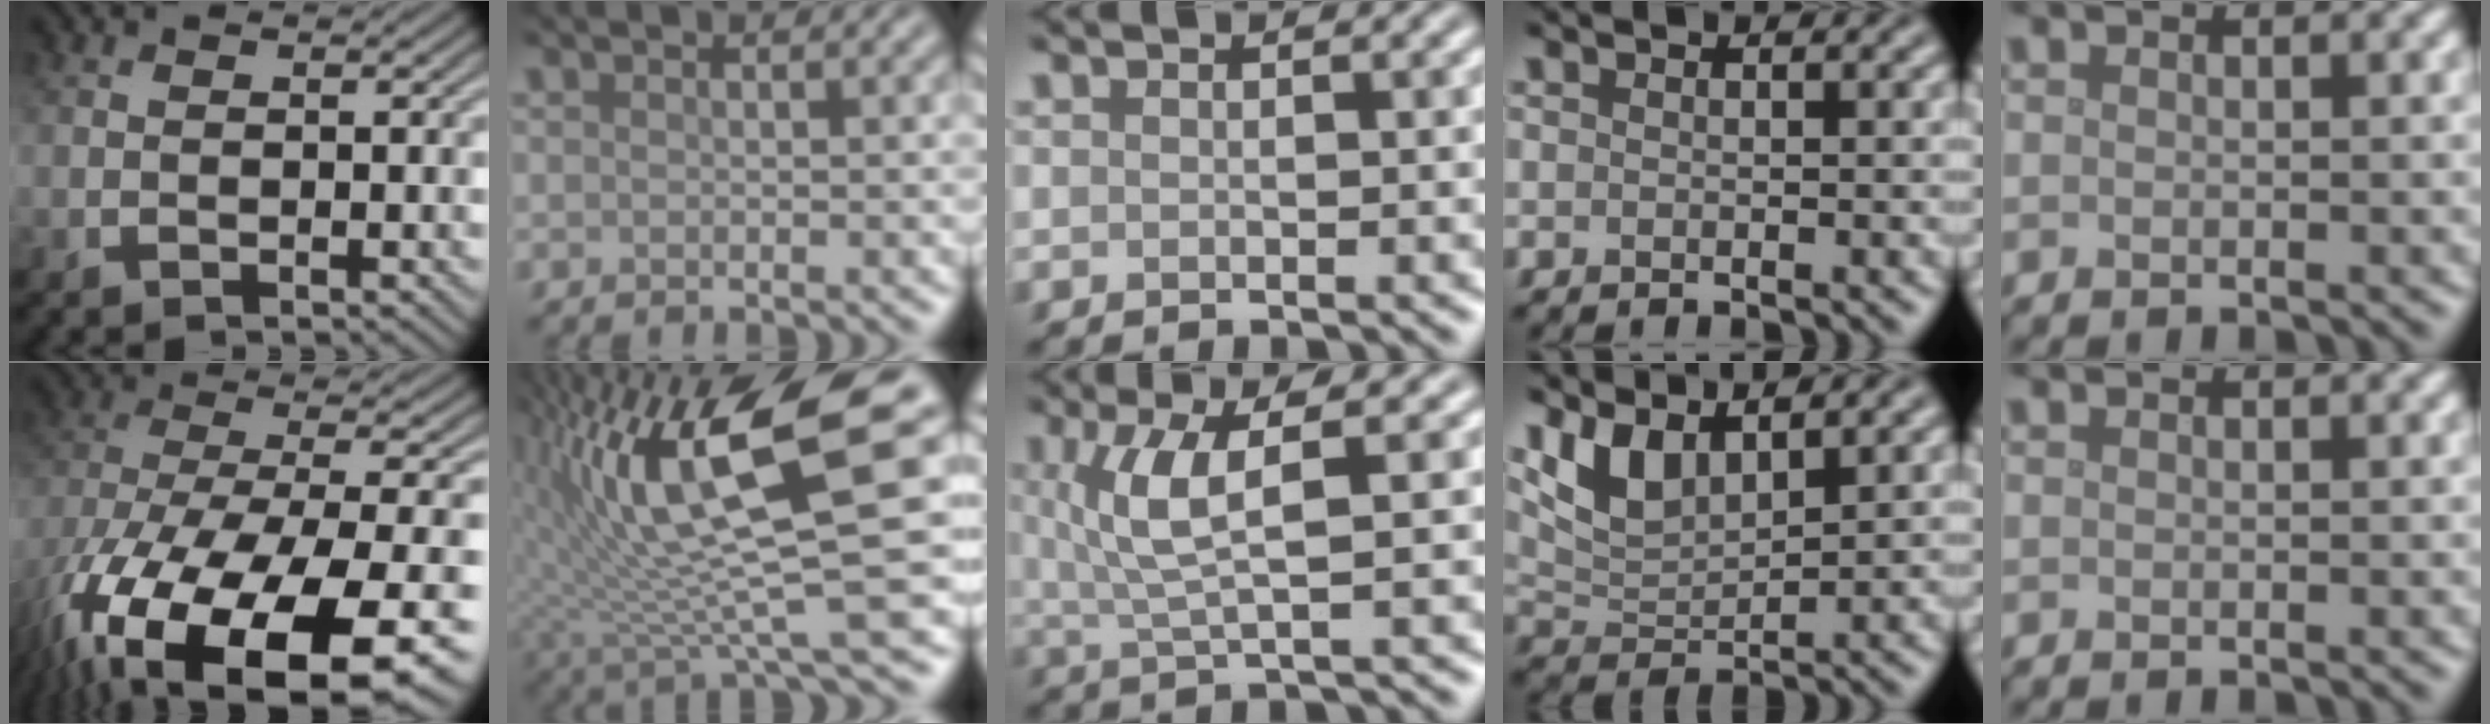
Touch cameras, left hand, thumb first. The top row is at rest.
{"thumb": {"total": 19.7, "force": [-11.3, 6.7, 14.6], "torque": [-0.274, -0.064, -0.161]}, "index": {"total": 13.7, "force": [3.7, 3.0, 12.8], "torque": [-0.225, 0.008, 0.073]}, "middle": {"total": 4.6, "force": [1.2, 1.1, 4.3], "torque": [-0.092, 0.002, 0.028]}, "ring": {"total": 4.0, "force": [2.6, 1.6, 2.5], "torque": [-0.056, -0.007, 0.054]}}